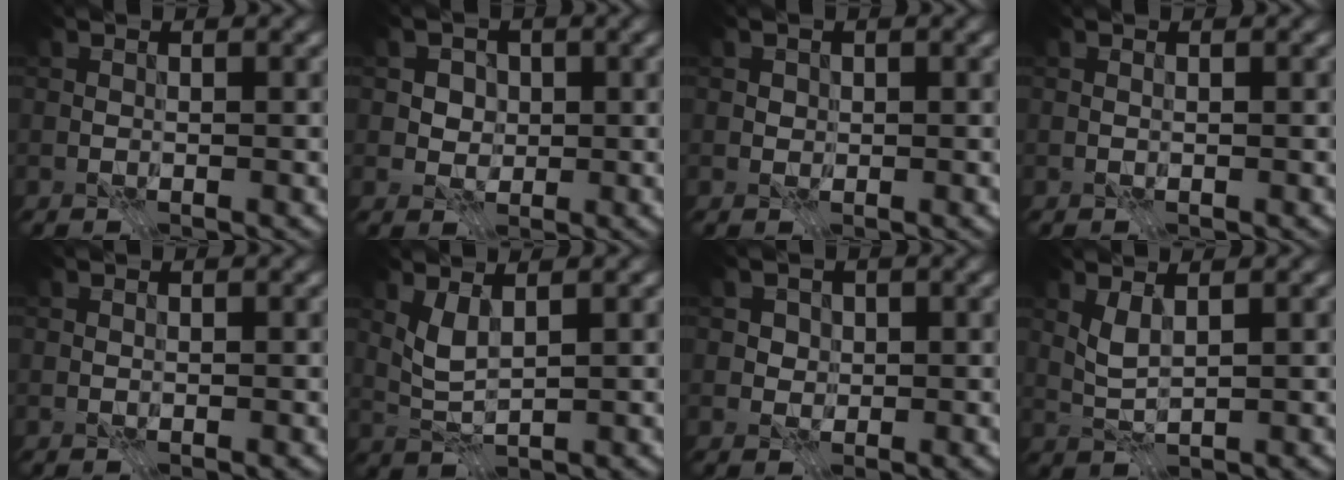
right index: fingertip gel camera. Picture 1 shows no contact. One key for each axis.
{"total": 2.9, "fx": 0.8, "fy": 2.5, "fz": 1.3, "tx": -0.014, "ty": 0.006, "tz": 0.006}
{"total": 0.8, "fx": 0.2, "fy": 0.7, "fz": 0.1, "tx": 0.001, "ty": -0.002, "tz": 0.001}
{"total": 0.0}
{"total": 0.0}
{"total": 2.4, "fx": 1.3, "fy": 0.7, "fz": 2.0, "tx": -0.051, "ty": -0.005, "tz": 0.030}
{"total": 1.9, "fx": 0.7, "fy": 1.6, "fz": 0.6, "tx": -0.006, "ty": 0.000, "tz": 0.016}
{"total": 1.9, "fx": 1.0, "fy": 0.5, "fz": 1.6, "tx": -0.042, "ty": -0.002, "tz": 0.024}